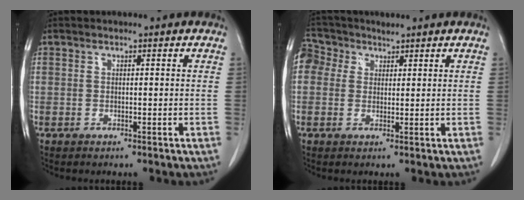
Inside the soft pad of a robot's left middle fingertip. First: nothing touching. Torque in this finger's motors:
{"motor_torque": [0.27, -0.25, 0.05, 0.01]}